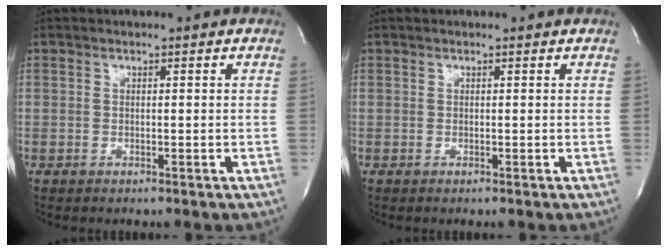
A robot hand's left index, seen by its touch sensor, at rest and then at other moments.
{"total": 0.0}